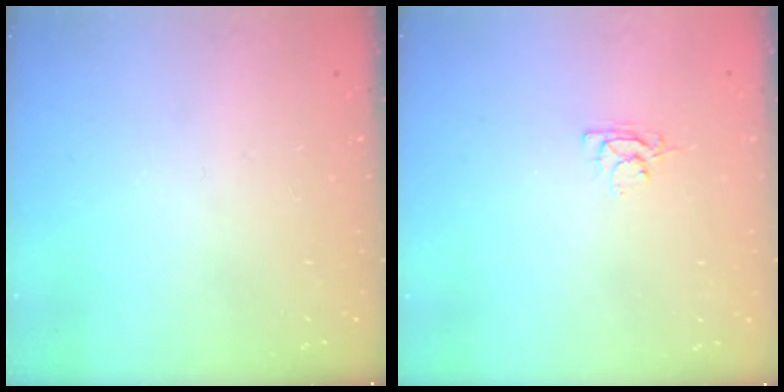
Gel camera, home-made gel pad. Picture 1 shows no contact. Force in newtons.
{"total": 2.9, "press": 2.9, "slide": 0.3}